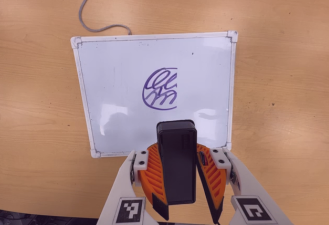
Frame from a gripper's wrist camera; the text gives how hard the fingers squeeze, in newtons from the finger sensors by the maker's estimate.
{"total": 10.4, "left": 10.9, "right": 10.0}